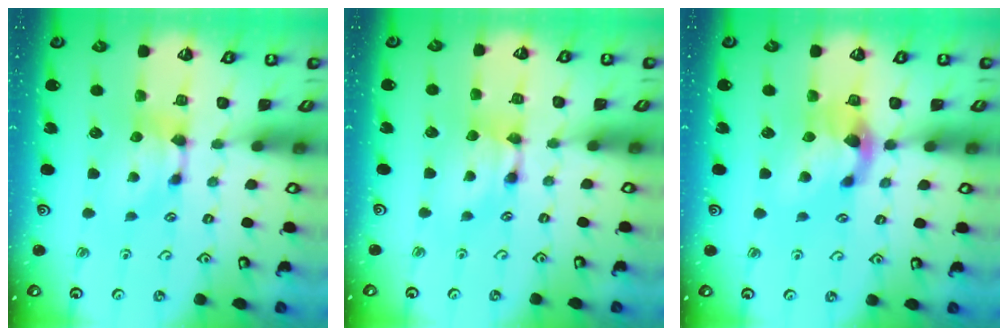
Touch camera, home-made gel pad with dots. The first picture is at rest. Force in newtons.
{"total": 1.8, "press": 1.8, "slide": 0.1}
{"total": 3.7, "press": 3.1, "slide": 2.0}